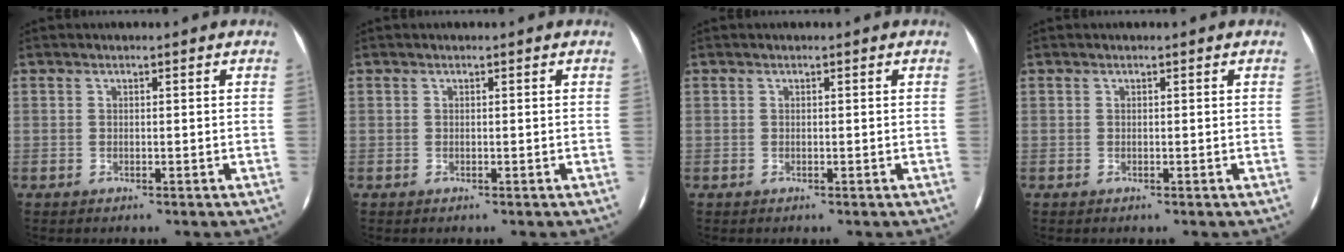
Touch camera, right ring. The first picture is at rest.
{"total": 0.0}
{"total": 0.0}
{"total": 0.0}